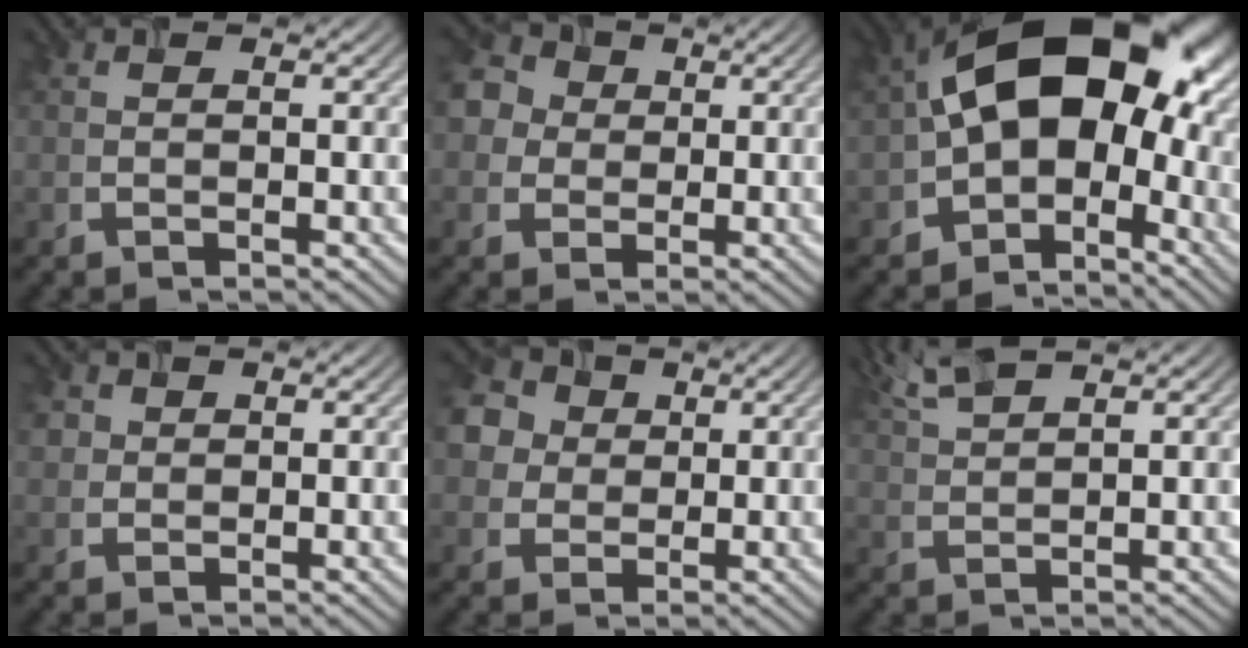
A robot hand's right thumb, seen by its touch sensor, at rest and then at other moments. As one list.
[{"total": 8.2, "force": [2.0, 6.8, 4.0], "torque": [-0.124, 0.045, 0.027]}, {"total": 16.5, "force": [-0.7, 10.7, 12.5], "torque": [-0.186, 0.005, -0.011]}, {"total": 2.6, "force": [0.8, 2.3, 0.9], "torque": [-0.032, 0.011, 0.026]}, {"total": 10.0, "force": [3.3, 8.1, 4.9], "torque": [-0.158, 0.047, 0.061]}, {"total": 4.8, "force": [3.5, 1.0, 3.1], "torque": [-0.080, 0.021, 0.087]}]